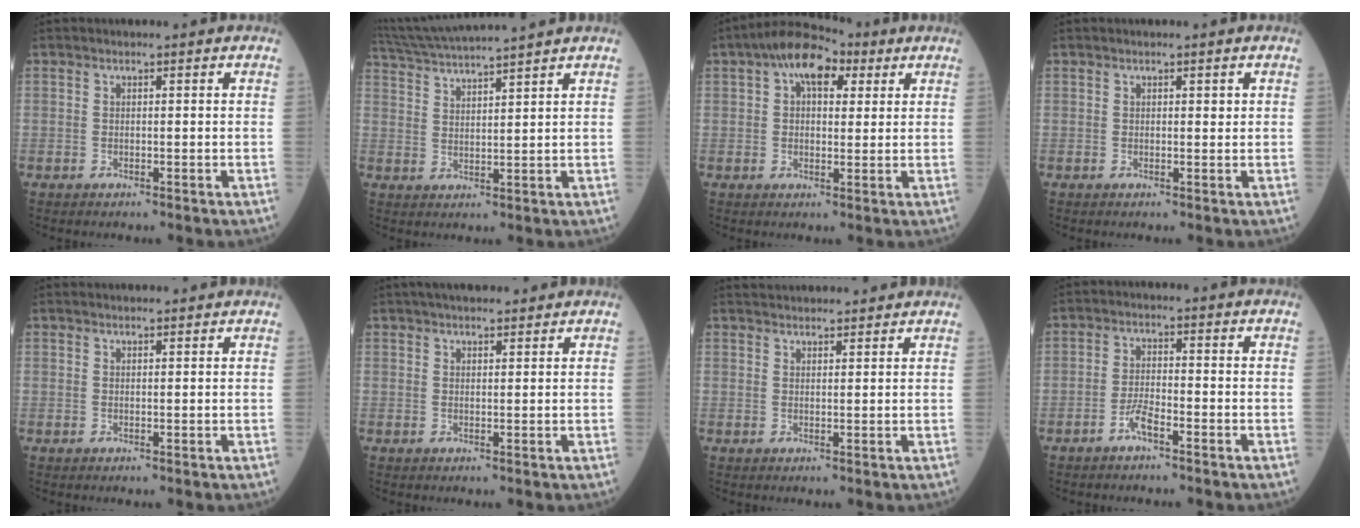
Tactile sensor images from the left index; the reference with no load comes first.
{"total": 11.8, "force": [10.7, -1.4, 4.8], "torque": [-0.097, 0.020, 0.176]}
{"total": 8.2, "force": [3.8, 4.1, 6.0], "torque": [-0.102, 0.039, 0.056]}
{"total": 0.6, "force": [0.2, 0.3, 0.5], "torque": [-0.004, 0.001, 0.002]}
{"total": 4.4, "force": [4.2, 0.4, 1.2], "torque": [-0.013, 0.025, 0.053]}
{"total": 7.4, "force": [6.5, 1.5, 3.4], "torque": [-0.048, 0.028, 0.097]}
{"total": 8.5, "force": [8.1, 1.0, 2.3], "torque": [-0.034, 0.031, 0.111]}
{"total": 2.8, "force": [-1.9, 0.3, 2.1], "torque": [-0.045, -0.001, -0.039]}